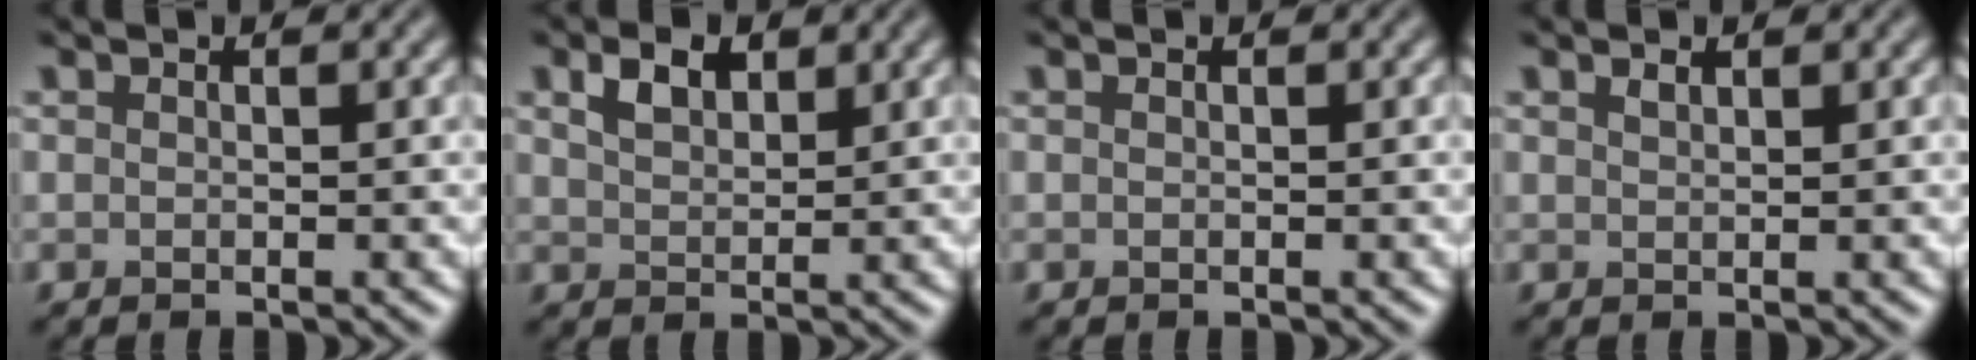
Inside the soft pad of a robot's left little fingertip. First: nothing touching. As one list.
[{"total": 2.6, "force": [1.6, 1.5, 1.5], "torque": [-0.033, 0.004, 0.033]}, {"total": 0.0}, {"total": 0.7, "force": [0.6, 0.2, 0.4], "torque": [-0.006, 0.000, 0.013]}]